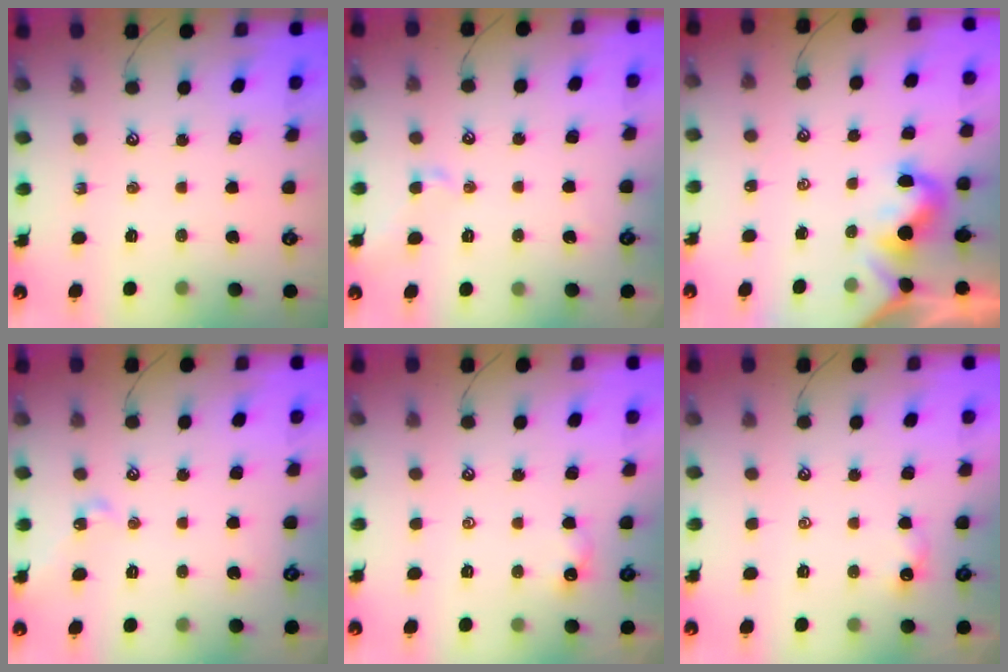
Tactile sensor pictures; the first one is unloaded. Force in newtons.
{"total": 1.9, "press": 1.8, "slide": 0.5}
{"total": 1.5, "press": 1.4, "slide": 0.3}
{"total": 2.0, "press": 1.9, "slide": 0.5}
{"total": 0.6, "press": 0.3, "slide": 0.6}
{"total": 0.6, "press": 0.3, "slide": 0.6}